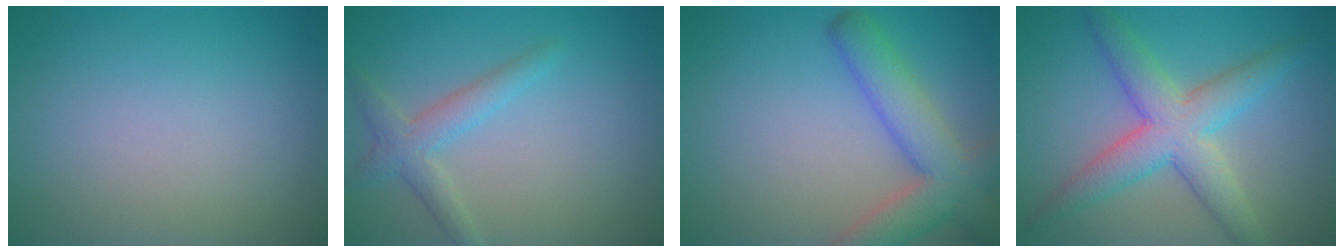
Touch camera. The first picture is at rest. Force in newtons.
{"total": 2.7, "press": 2.7, "slide": 0.1}
{"total": 6.1, "press": 6.1, "slide": 0.4}
{"total": 6.1, "press": 6.0, "slide": 0.2}